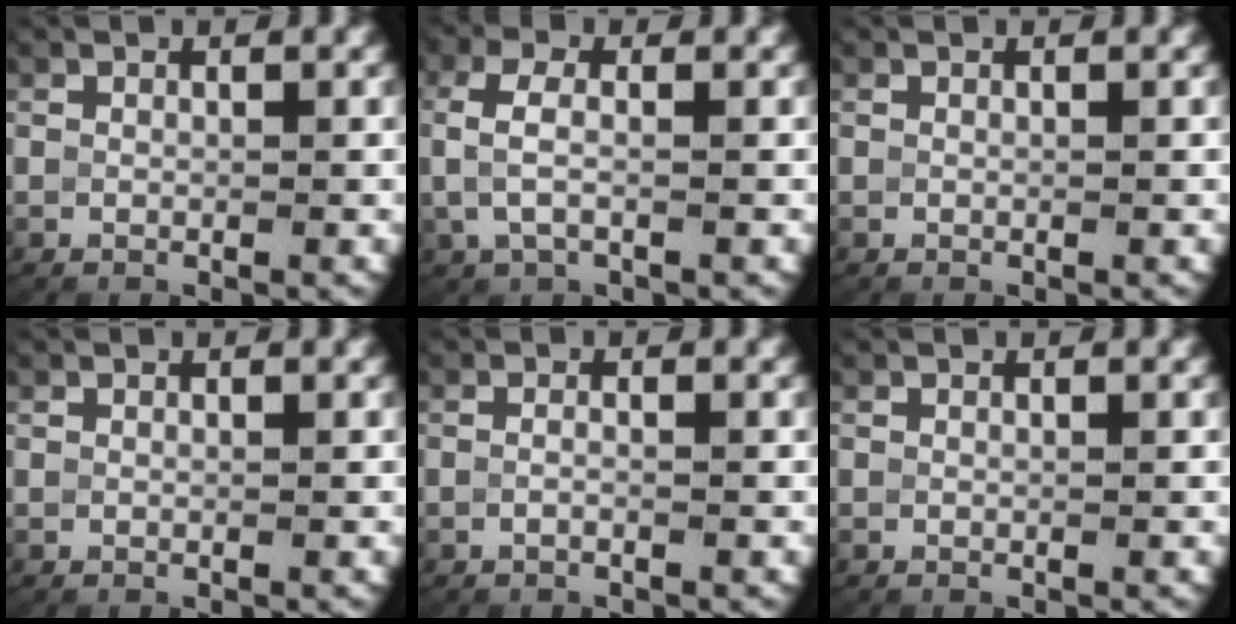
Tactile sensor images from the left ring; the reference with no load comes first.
{"total": 3.8, "force": [0.7, 2.0, 3.1], "torque": [-0.082, 0.002, 0.013]}
{"total": 0.0}
{"total": 0.0}
{"total": 0.9, "force": [-0.6, 0.1, 0.7], "torque": [-0.015, 0.000, -0.011]}
{"total": 0.0}